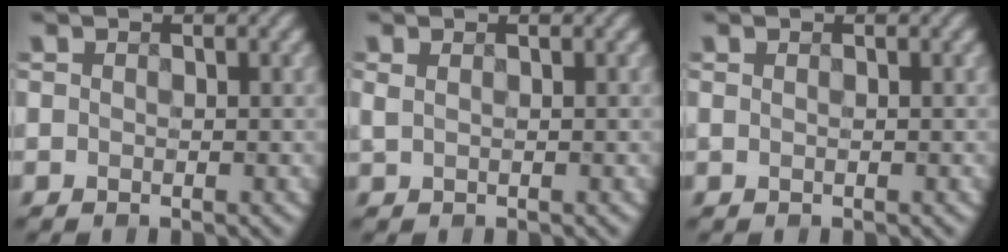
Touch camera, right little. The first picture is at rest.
{"total": 0.7, "force": [0.6, 0.1, 0.4], "torque": [-0.012, 0.008, 0.011]}
{"total": 0.0}